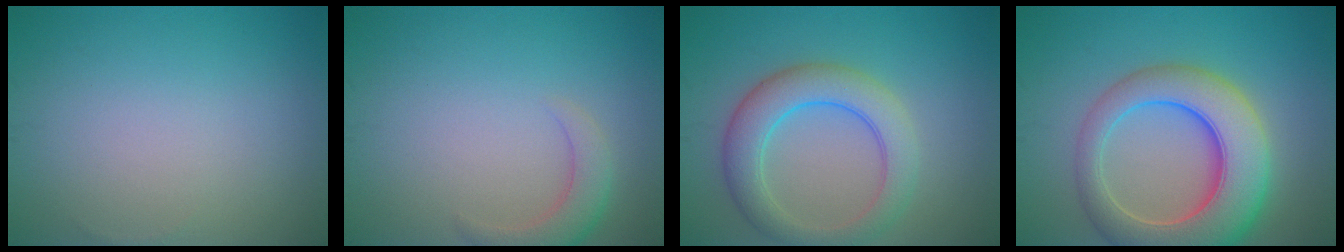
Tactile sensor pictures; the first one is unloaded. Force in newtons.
{"total": 2.7, "press": 2.7, "slide": 0.3}
{"total": 5.5, "press": 5.4, "slide": 0.2}
{"total": 9.8, "press": 9.8, "slide": 0.6}